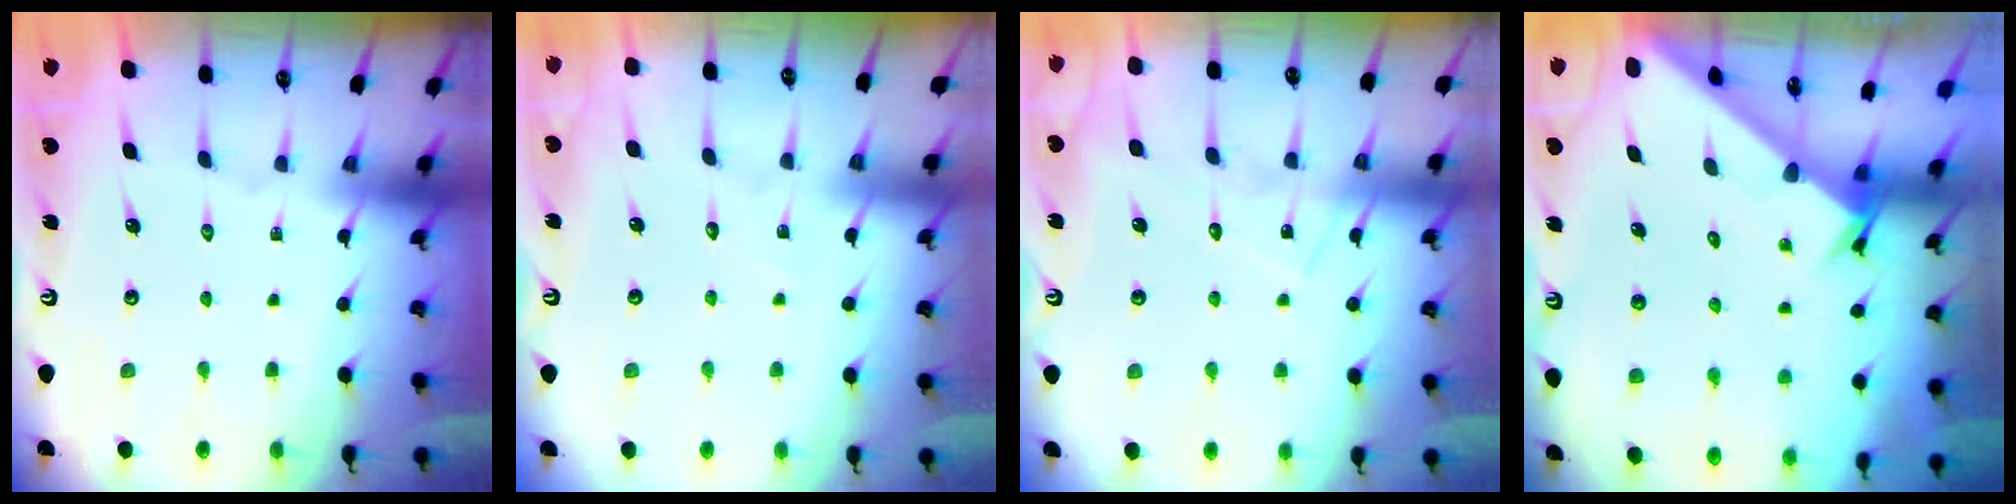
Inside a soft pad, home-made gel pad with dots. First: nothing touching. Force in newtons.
{"total": 3.0, "press": 2.9, "slide": 0.4}
{"total": 9.4, "press": 9.4, "slide": 0.6}
{"total": 2.4, "press": 2.4, "slide": 0.2}